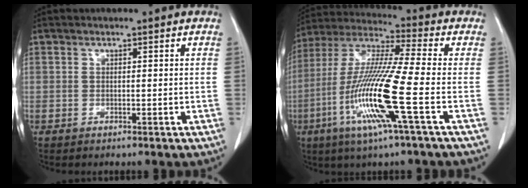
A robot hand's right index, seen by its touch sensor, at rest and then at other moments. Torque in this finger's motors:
{"motor_torque": [2.14, 0.00, 1.05, 0.21]}